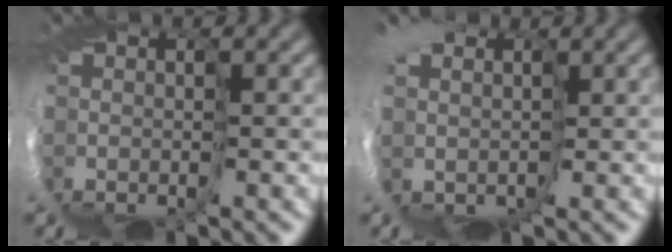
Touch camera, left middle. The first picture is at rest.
{"total": 4.2, "force": [1.5, 3.5, 1.9], "torque": [-0.040, -0.017, 0.015]}